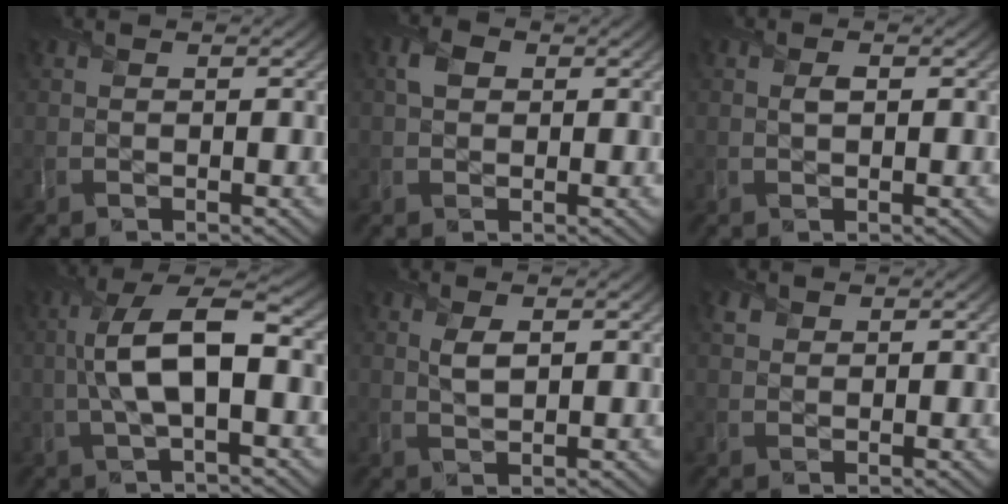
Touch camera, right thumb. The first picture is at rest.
{"total": 2.3, "force": [0.5, 1.9, 1.1], "torque": [-0.029, 0.003, 0.007]}
{"total": 0.7, "force": [0.1, 0.4, 0.5], "torque": [-0.011, 0.000, 0.002]}
{"total": 9.3, "force": [-0.2, 3.2, 8.8], "torque": [-0.179, 0.016, -0.011]}
{"total": 2.3, "force": [0.9, 1.0, 1.8], "torque": [-0.042, -0.002, 0.020]}
{"total": 1.2, "force": [0.9, 0.9, 0.0], "torque": [-0.003, 0.000, 0.019]}